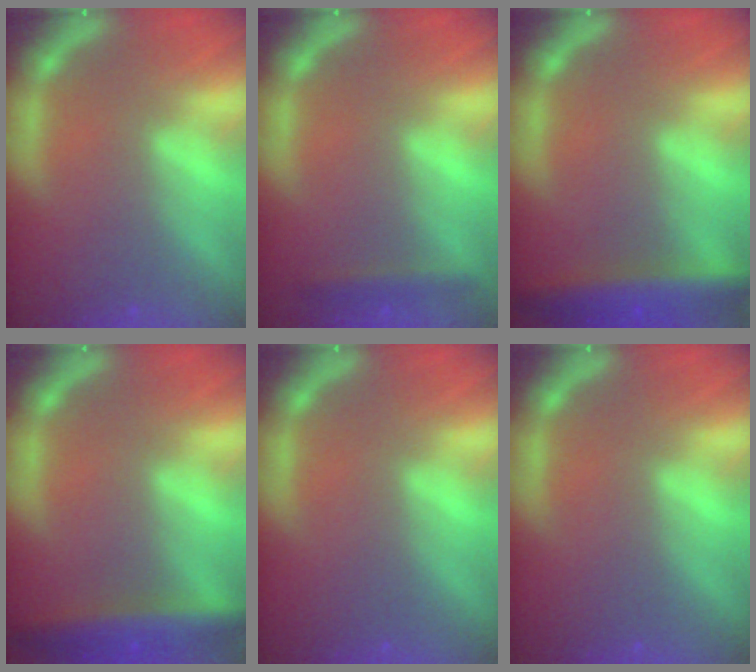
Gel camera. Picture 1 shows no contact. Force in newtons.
{"total": 1.9}
{"total": 5.9}
{"total": 5.5}
{"total": 0.0}
{"total": 0.0}